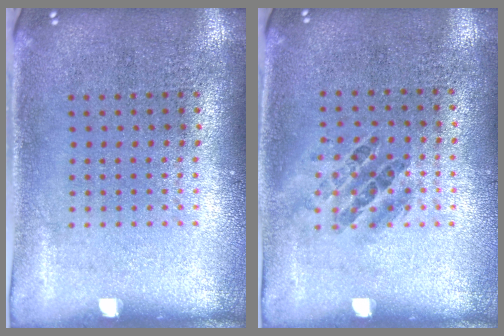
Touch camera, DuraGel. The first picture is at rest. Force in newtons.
{"total": 0.9, "press": 0.8, "slide": 0.5}